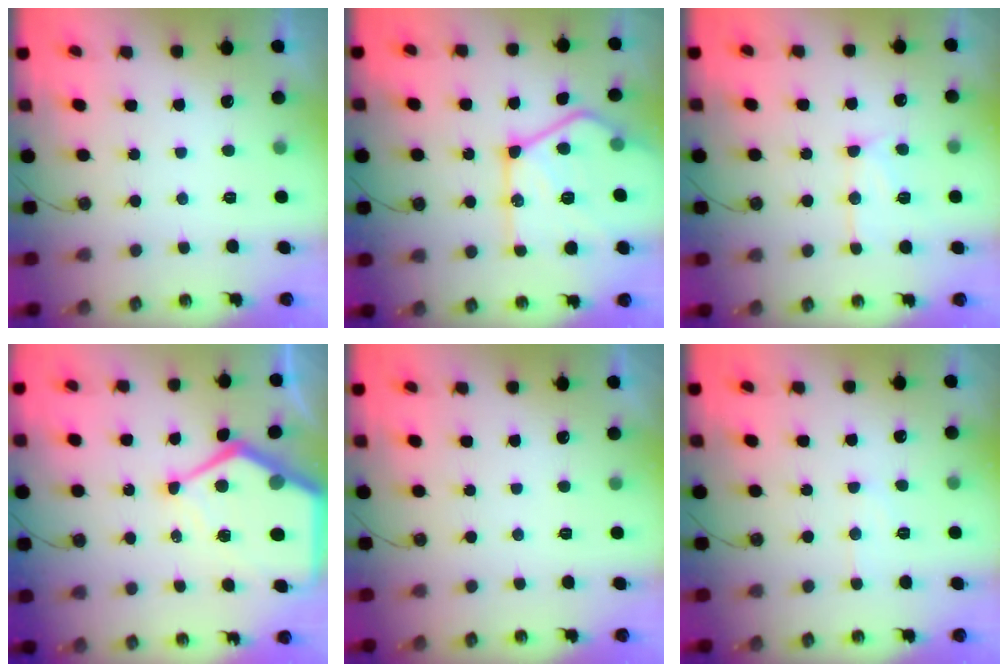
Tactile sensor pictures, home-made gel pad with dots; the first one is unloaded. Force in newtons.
{"total": 22.3, "press": 22.3, "slide": 1.1}
{"total": 11.8, "press": 11.7, "slide": 1.1}
{"total": 18.4, "press": 18.3, "slide": 2.1}
{"total": 0.0}
{"total": 5.9, "press": 5.9, "slide": 0.3}